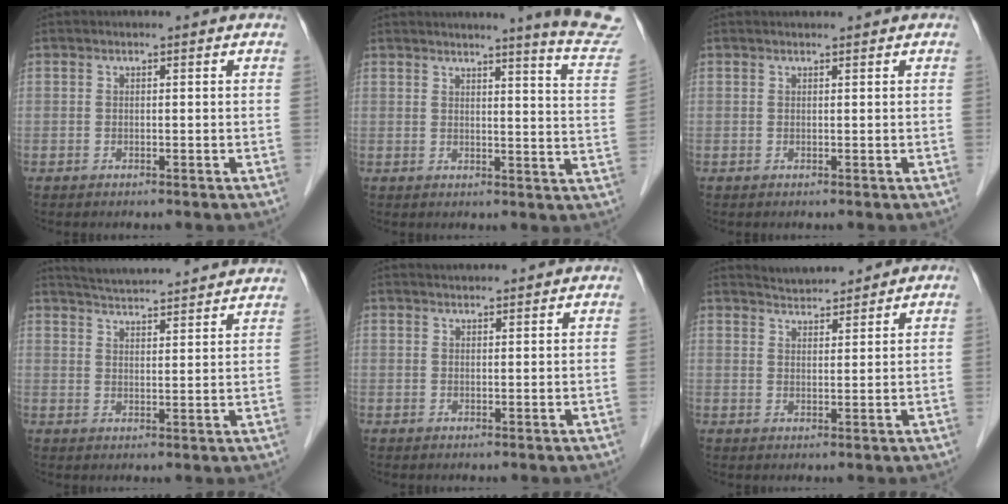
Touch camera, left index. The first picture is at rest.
{"total": 12.8, "force": [11.8, -1.4, 4.6], "torque": [-0.048, -0.082, 0.113]}
{"total": 1.1, "force": [1.0, 0.2, 0.4], "torque": [-0.008, 0.013, 0.018]}
{"total": 14.6, "force": [13.7, 0.7, 4.8], "torque": [-0.084, 0.025, 0.187]}
{"total": 2.7, "force": [2.6, 0.2, 0.5], "torque": [-0.009, 0.025, 0.042]}
{"total": 4.3, "force": [4.2, 0.8, 0.5], "torque": [-0.011, 0.019, 0.072]}